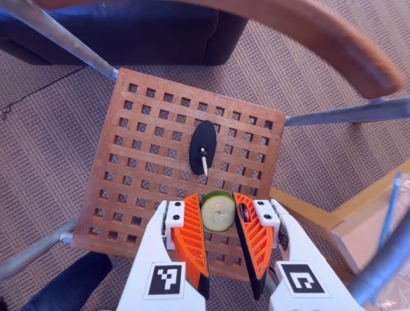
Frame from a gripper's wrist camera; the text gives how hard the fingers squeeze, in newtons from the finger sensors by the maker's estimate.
{"total": 8.3, "left": 8.4, "right": 8.2}